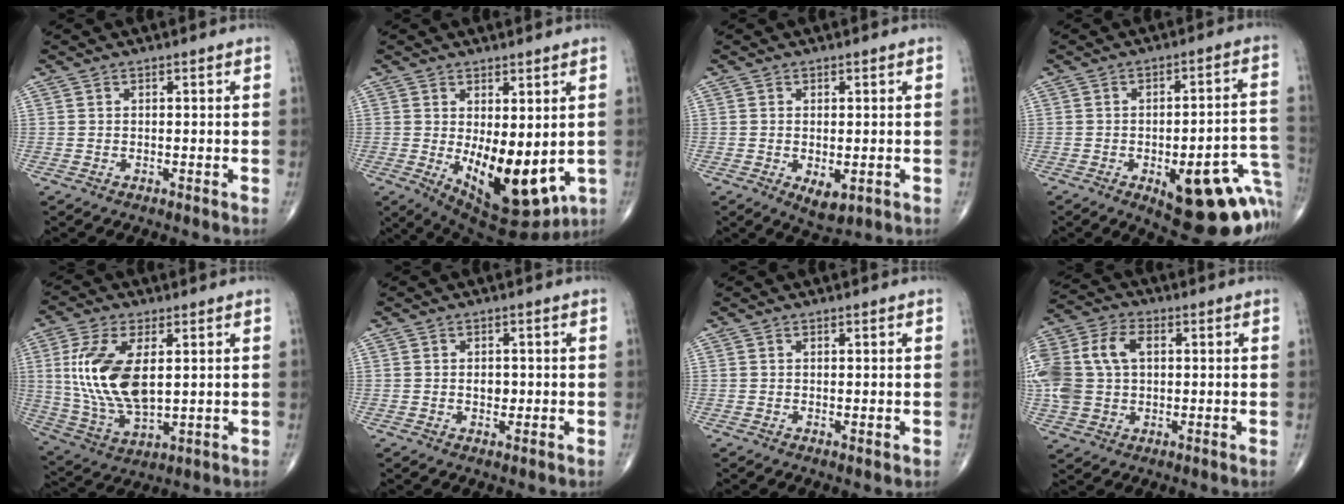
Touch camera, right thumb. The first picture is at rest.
{"total": 14.7, "force": [-1.7, 6.8, 12.9], "torque": [-0.181, -0.029, -0.001]}
{"total": 4.4, "force": [-1.1, 2.2, 3.6], "torque": [-0.055, -0.011, -0.009]}
{"total": 21.6, "force": [-8.3, 8.0, 18.2], "torque": [-0.157, 0.043, -0.085]}
{"total": 15.6, "force": [2.6, 7.8, 13.2], "torque": [-0.269, -0.015, 0.059]}
{"total": 2.4, "force": [-0.1, 1.7, 1.8], "torque": [-0.017, 0.001, -0.001]}
{"total": 0.6, "force": [0.0, 0.2, 0.6], "torque": [-0.013, -0.004, 0.001]}
{"total": 18.6, "force": [2.8, 13.3, 12.8], "torque": [-0.311, 0.030, 0.056]}